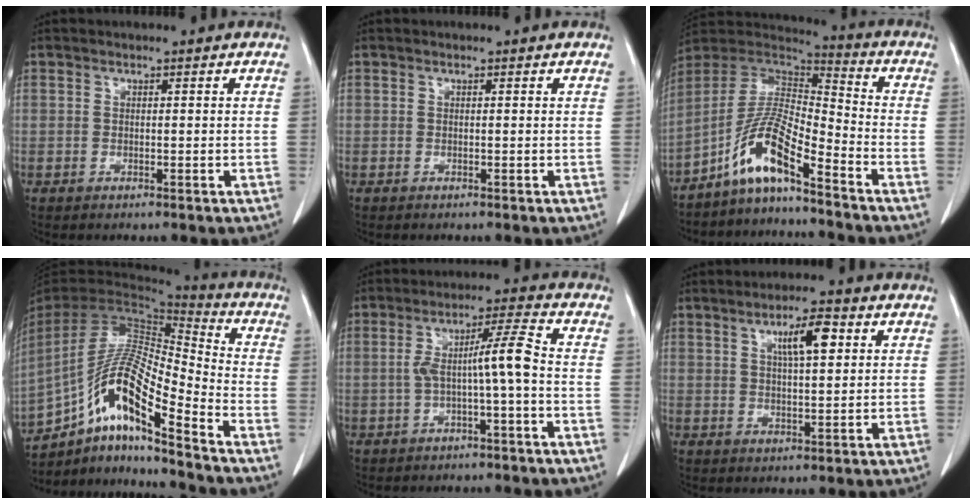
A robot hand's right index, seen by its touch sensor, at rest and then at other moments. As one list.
[{"total": 0.0}, {"total": 10.7, "force": [-7.3, 1.2, 7.7], "torque": [-0.163, 0.015, -0.139]}, {"total": 16.4, "force": [-10.3, 1.9, 12.6], "torque": [-0.254, 0.005, -0.185]}, {"total": 6.5, "force": [-1.1, -0.3, 6.4], "torque": [-0.116, 0.026, -0.015]}, {"total": 6.1, "force": [2.3, 1.2, 5.5], "torque": [-0.094, 0.007, 0.040]}]